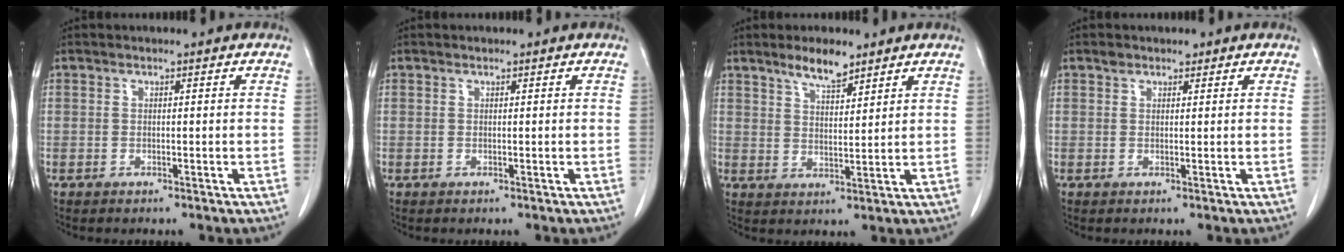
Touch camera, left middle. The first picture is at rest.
{"total": 0.0}
{"total": 5.1, "force": [4.0, 1.3, 2.8], "torque": [-0.055, 0.000, 0.073]}
{"total": 1.3, "force": [1.0, 0.8, 0.3], "torque": [-0.005, 0.005, 0.015]}